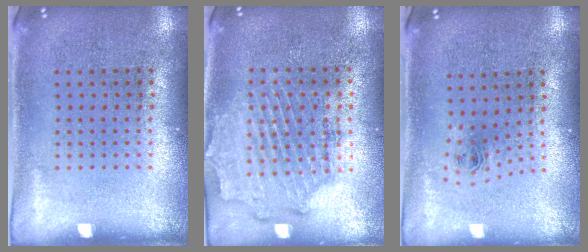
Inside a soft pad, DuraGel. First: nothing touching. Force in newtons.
{"total": 1.8, "press": 1.6, "slide": 0.9}
{"total": 0.9, "press": 0.4, "slide": 0.8}